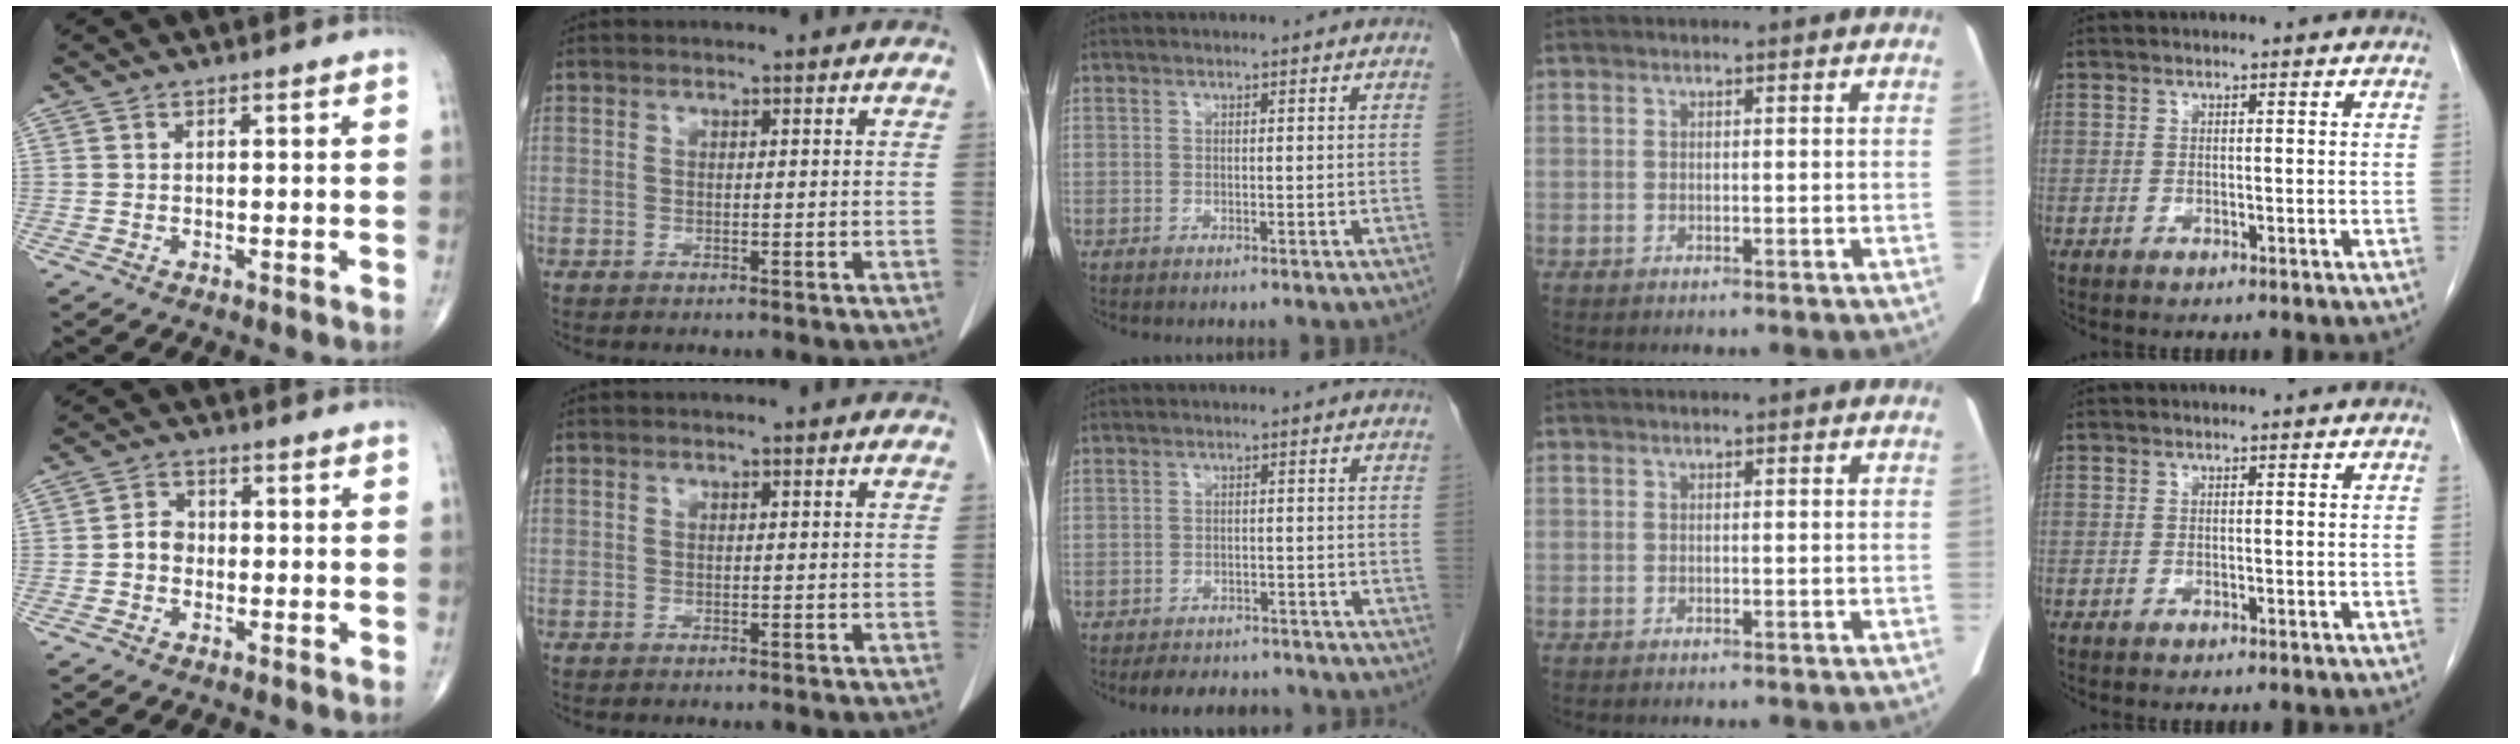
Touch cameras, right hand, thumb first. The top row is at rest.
{"thumb": {"total": 3.4, "force": [-0.7, 2.8, 1.8], "torque": [-0.018, 0.014, -0.019]}, "middle": {"total": 7.3, "force": [-6.6, 2.6, 1.7], "torque": [-0.021, 0.000, -0.084]}}